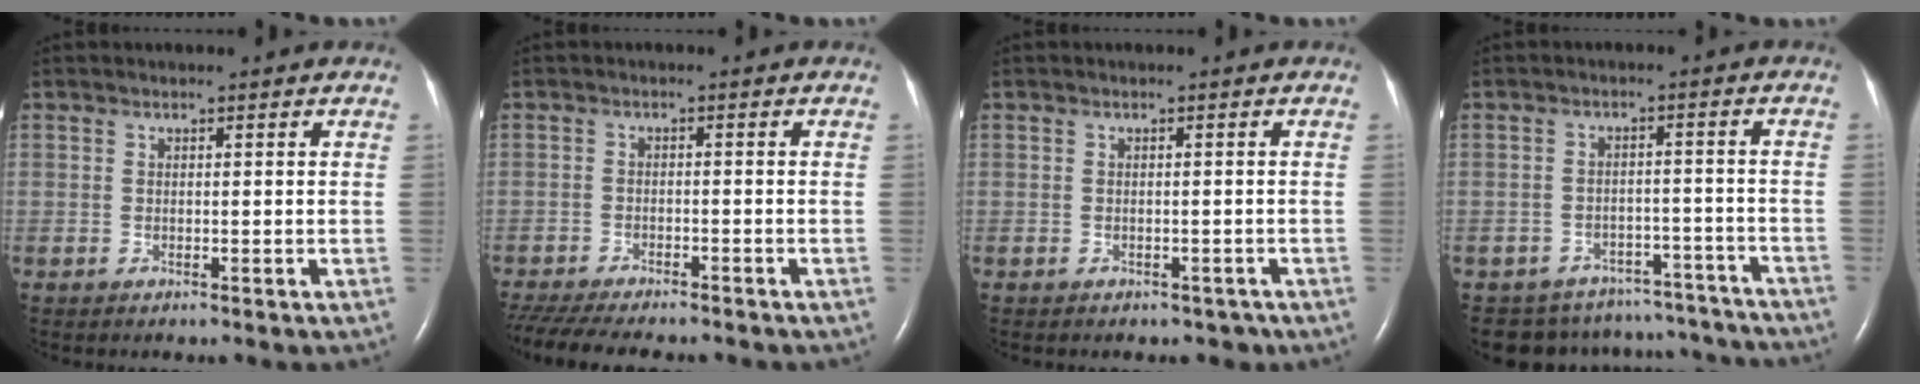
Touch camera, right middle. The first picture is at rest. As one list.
[{"total": 13.2, "force": [-11.4, 2.8, 6.0], "torque": [-0.119, -0.017, -0.165]}, {"total": 2.5, "force": [-1.9, 1.6, 0.3], "torque": [0.000, 0.006, -0.025]}, {"total": 14.7, "force": [-13.7, 5.0, 1.1], "torque": [-0.013, 0.030, -0.156]}]